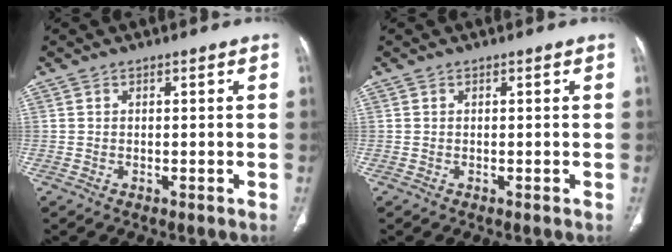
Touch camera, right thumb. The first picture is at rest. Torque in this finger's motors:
{"motor_torque": [-0.02, 0.02, -0.04, 0.00, 0.00]}